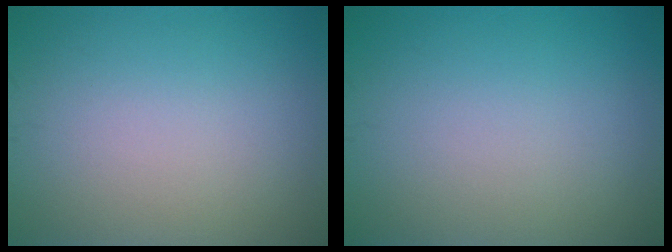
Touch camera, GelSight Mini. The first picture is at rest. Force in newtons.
{"total": 0.0}